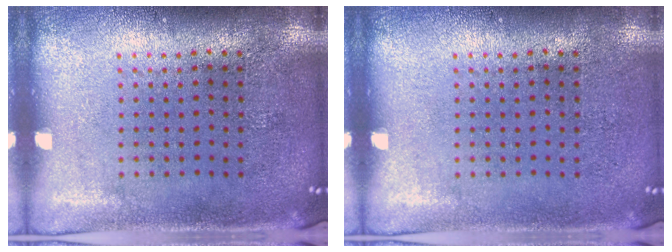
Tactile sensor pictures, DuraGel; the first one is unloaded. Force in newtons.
{"total": 0.0}